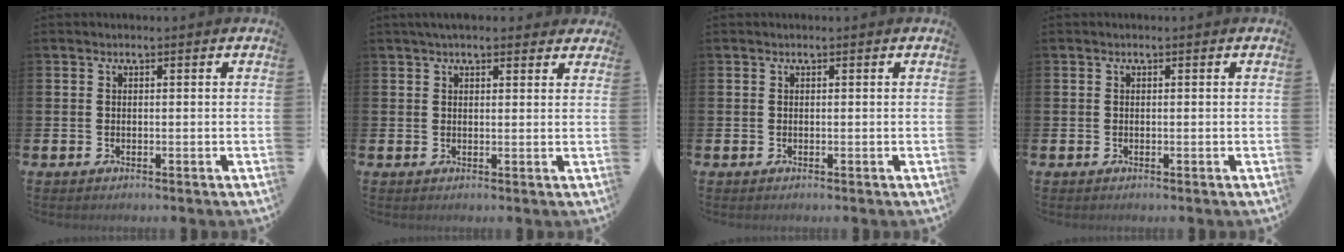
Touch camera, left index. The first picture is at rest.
{"total": 3.0, "force": [2.7, 0.8, 1.1], "torque": [-0.024, -0.002, 0.048]}
{"total": 0.0}
{"total": 0.0}